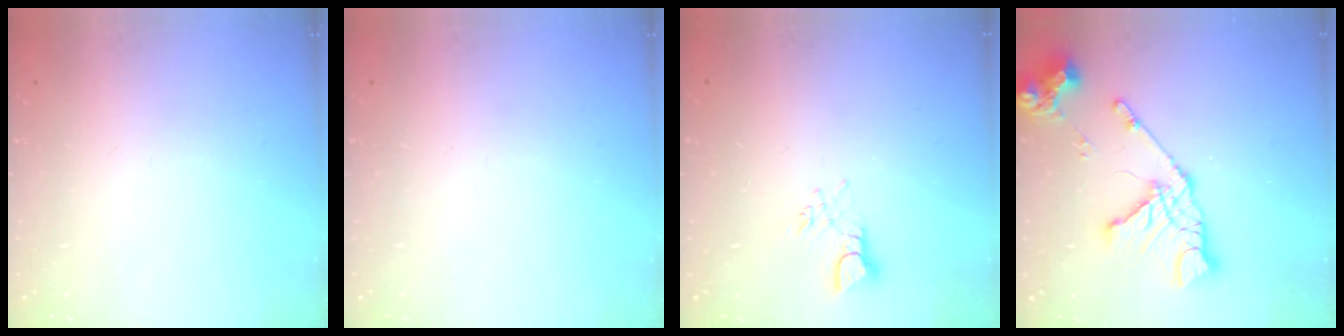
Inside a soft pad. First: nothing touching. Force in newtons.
{"total": 0.0}
{"total": 2.7, "press": 2.7, "slide": 0.4}
{"total": 16.2, "press": 16.1, "slide": 2.0}